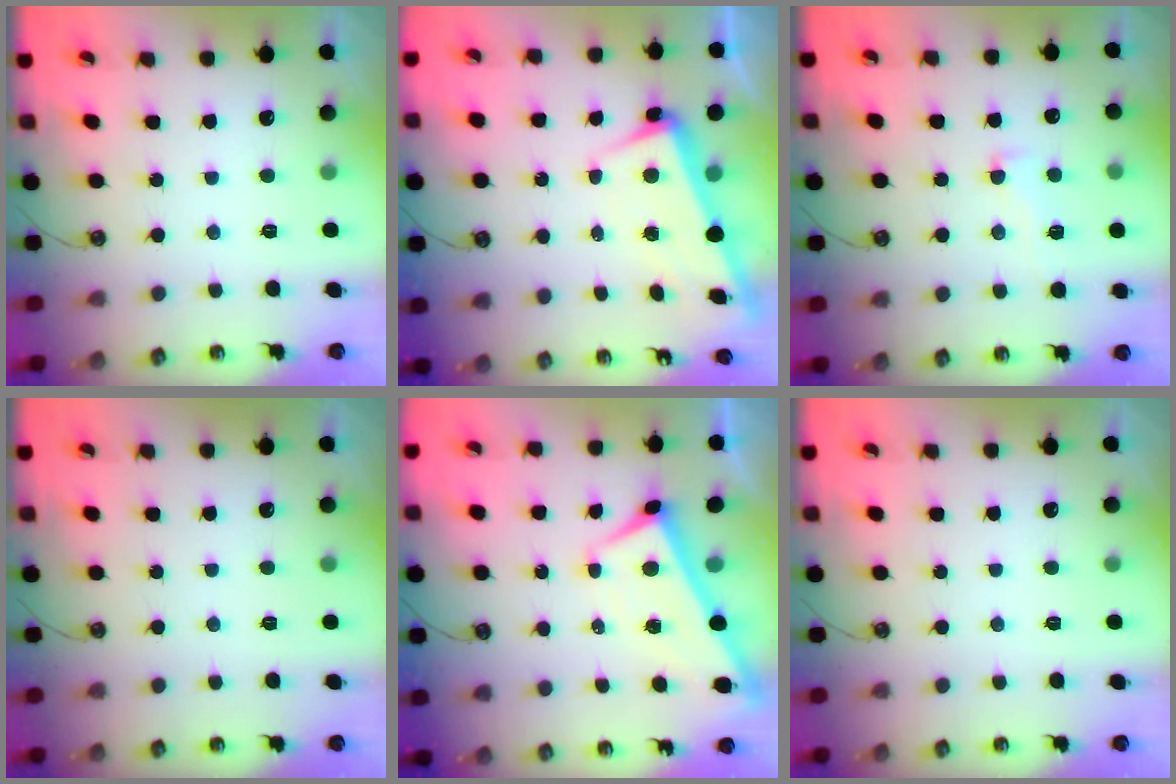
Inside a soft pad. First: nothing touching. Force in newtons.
{"total": 2.9, "press": 2.8, "slide": 1.0}
{"total": 1.6, "press": 1.1, "slide": 1.1}
{"total": 0.0}
{"total": 2.7, "press": 2.6, "slide": 0.3}
{"total": 0.0}